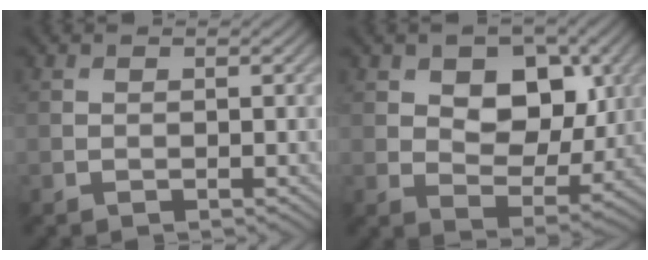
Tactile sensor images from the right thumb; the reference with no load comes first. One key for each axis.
{"total": 8.5, "fx": 2.7, "fy": 5.6, "fz": 5.8, "tx": -0.095, "ty": -0.006, "tz": 0.041}